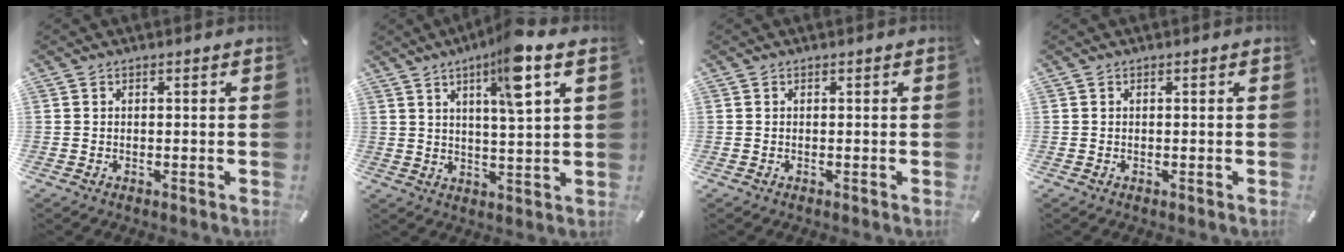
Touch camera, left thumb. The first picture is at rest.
{"total": 10.3, "force": [5.4, 1.4, 8.6], "torque": [-0.128, -0.026, 0.083]}
{"total": 0.0}
{"total": 0.0}